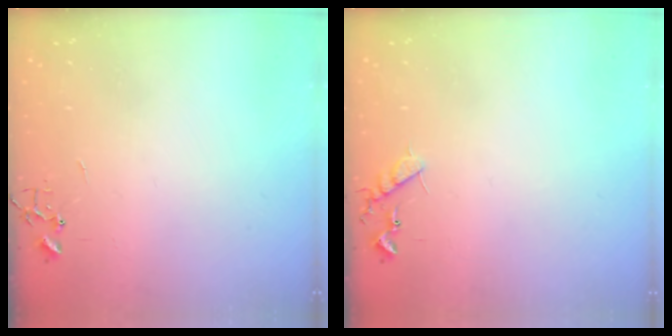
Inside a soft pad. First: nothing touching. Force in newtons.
{"total": 7.6, "press": 7.6, "slide": 0.4}